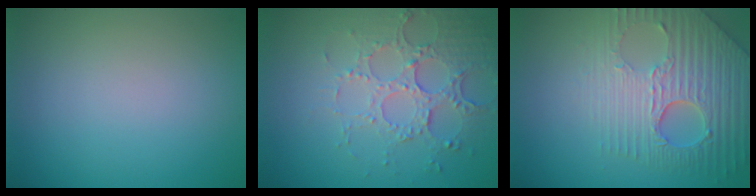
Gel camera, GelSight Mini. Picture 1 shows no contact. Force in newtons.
{"total": 5.2, "press": 3.8, "slide": 3.5}
{"total": 6.1, "press": 5.2, "slide": 3.3}